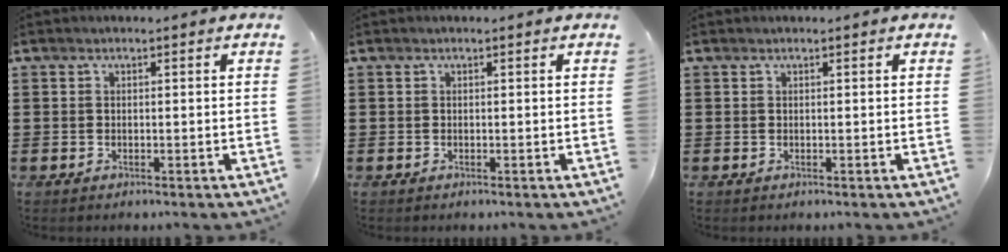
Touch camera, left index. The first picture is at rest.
{"total": 0.0}
{"total": 0.0}